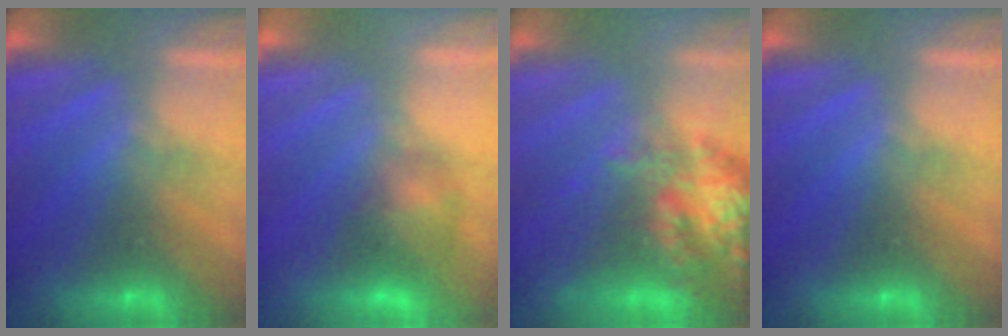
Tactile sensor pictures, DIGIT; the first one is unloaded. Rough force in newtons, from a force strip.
{"total": 2.7}
{"total": 5.8}
{"total": 0.0}